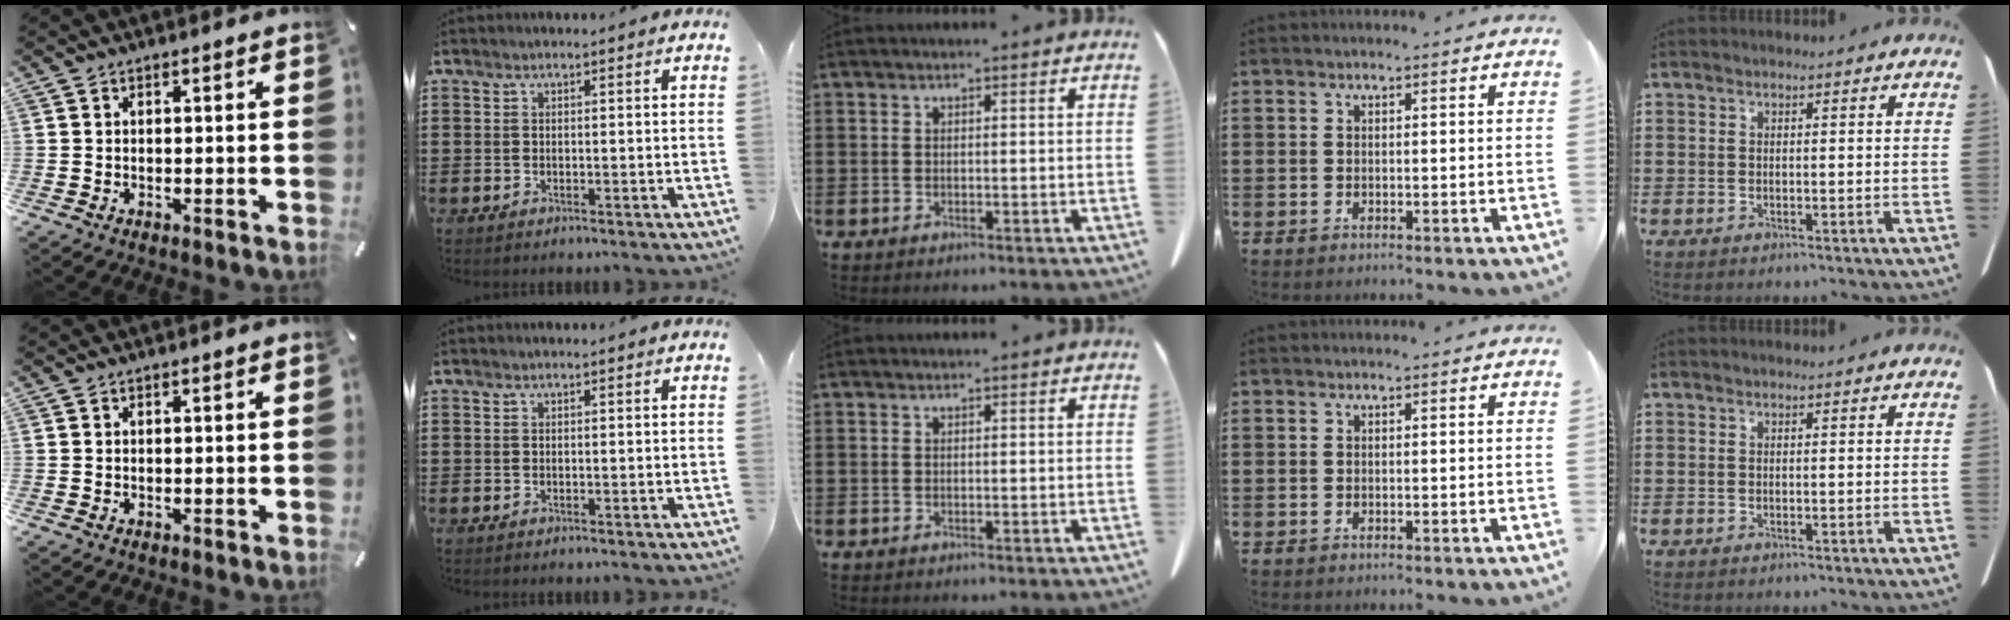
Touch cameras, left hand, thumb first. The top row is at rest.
{}